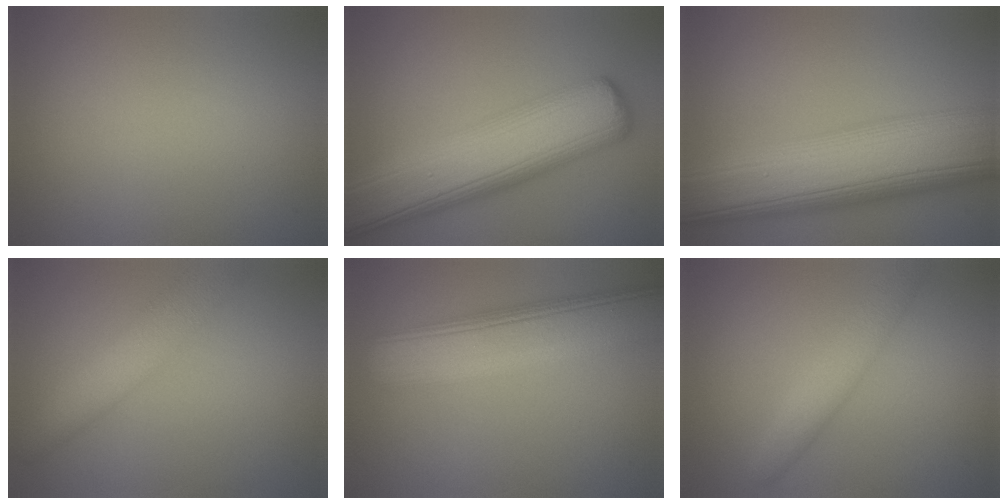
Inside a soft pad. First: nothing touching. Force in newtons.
{"total": 10.5, "press": 10.5, "slide": 0.2}
{"total": 13.8, "press": 13.8, "slide": 0.1}
{"total": 4.2, "press": 4.2, "slide": 0.2}
{"total": 8.8, "press": 8.7, "slide": 0.9}
{"total": 3.2, "press": 3.2, "slide": 0.1}